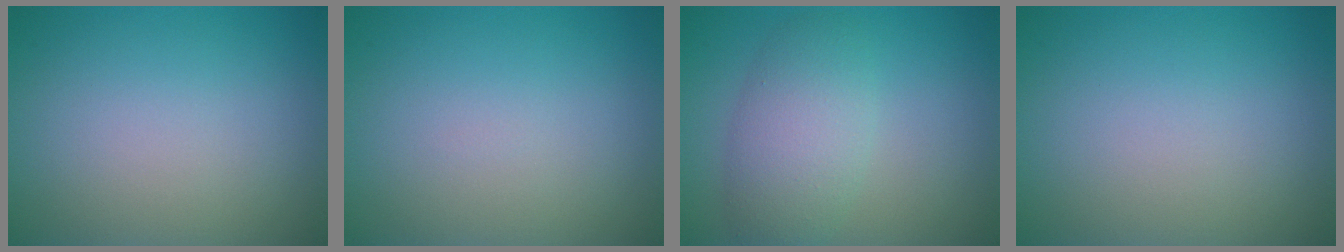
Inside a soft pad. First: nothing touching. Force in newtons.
{"total": 0.0}
{"total": 4.6, "press": 4.6, "slide": 0.2}
{"total": 0.0}